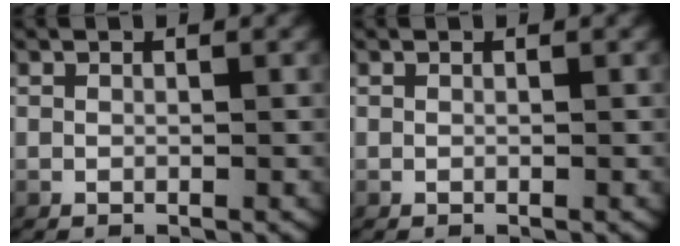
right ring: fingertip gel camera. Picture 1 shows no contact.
{"total": 0.0}